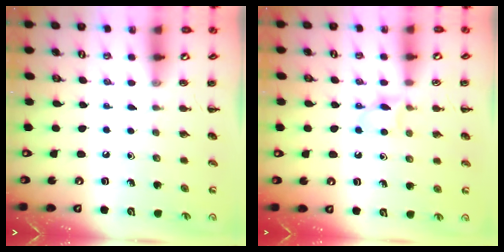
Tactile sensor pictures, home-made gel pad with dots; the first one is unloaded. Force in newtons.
{"total": 3.6, "press": 3.4, "slide": 1.3}